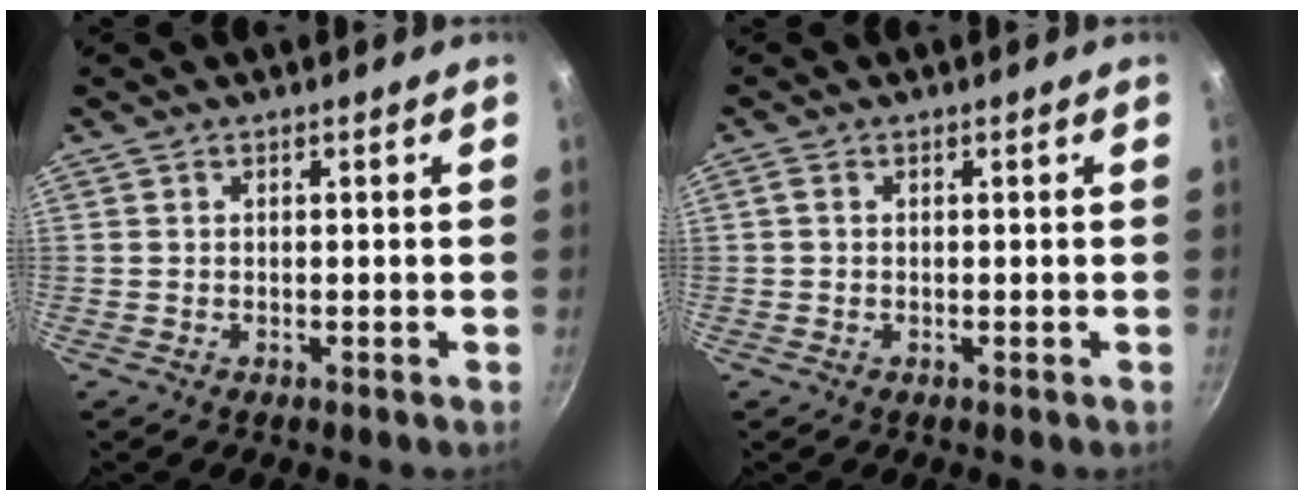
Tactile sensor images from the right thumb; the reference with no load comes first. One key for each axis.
{"total": 0.9, "fx": 0.1, "fy": 0.7, "fz": 0.6, "tx": -0.013, "ty": 0.004, "tz": 0.002}